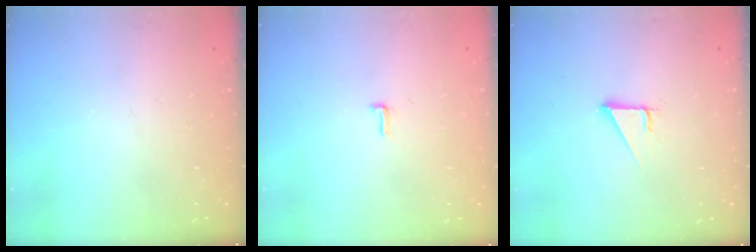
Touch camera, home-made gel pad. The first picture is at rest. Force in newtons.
{"total": 3.7, "press": 3.3, "slide": 1.7}
{"total": 2.9, "press": 2.9, "slide": 0.1}